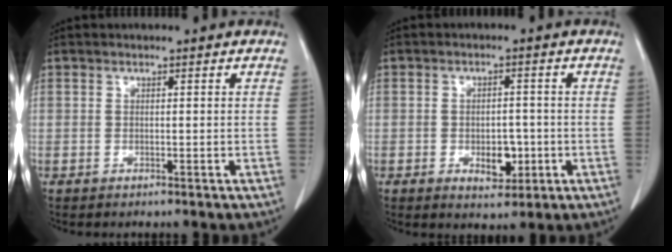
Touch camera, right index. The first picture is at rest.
{"total": 4.5, "force": [-1.3, 2.6, 3.5], "torque": [-0.041, 0.003, -0.007]}